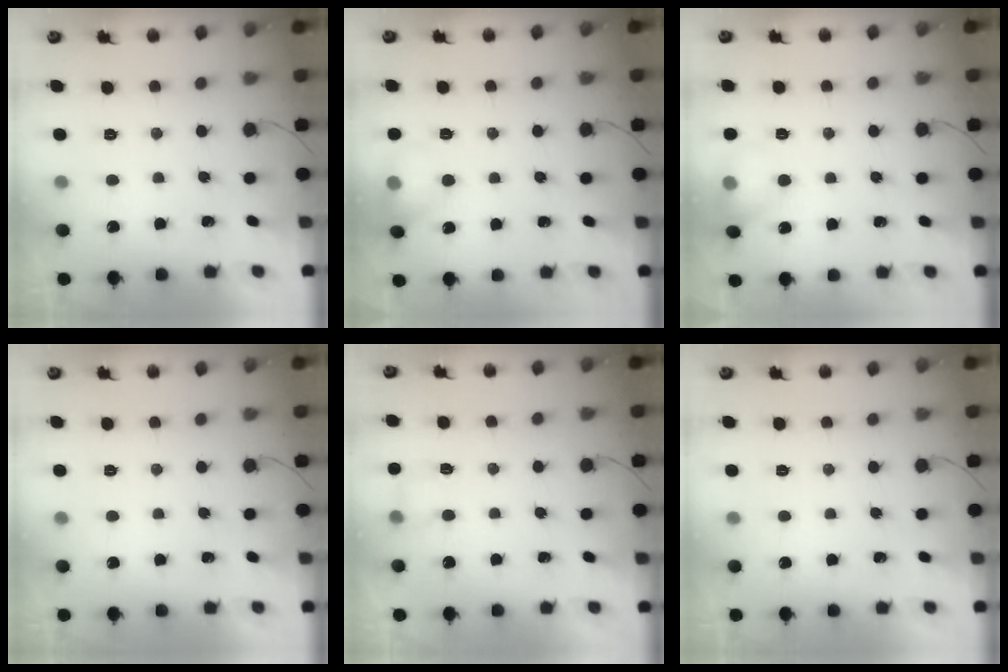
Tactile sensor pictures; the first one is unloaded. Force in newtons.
{"total": 8.1, "press": 8.0, "slide": 1.5}
{"total": 8.1, "press": 8.0, "slide": 1.5}
{"total": 0.0}
{"total": 3.8, "press": 3.6, "slide": 1.1}
{"total": 0.0}